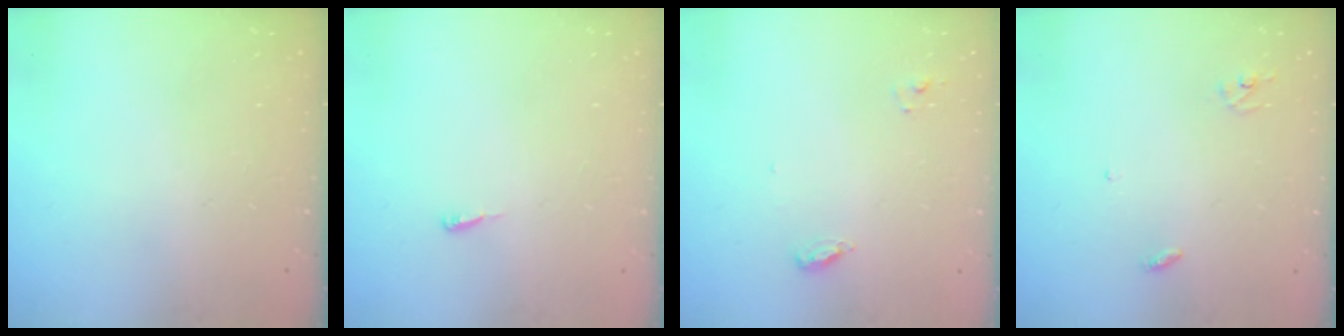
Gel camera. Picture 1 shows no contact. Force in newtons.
{"total": 4.4, "press": 4.4, "slide": 0.5}
{"total": 5.9, "press": 5.9, "slide": 0.3}
{"total": 2.8, "press": 2.8, "slide": 0.2}